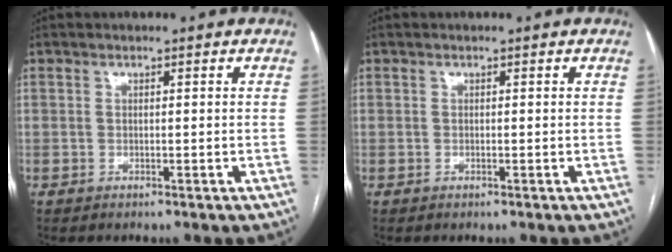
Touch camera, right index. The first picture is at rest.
{"total": 0.0}